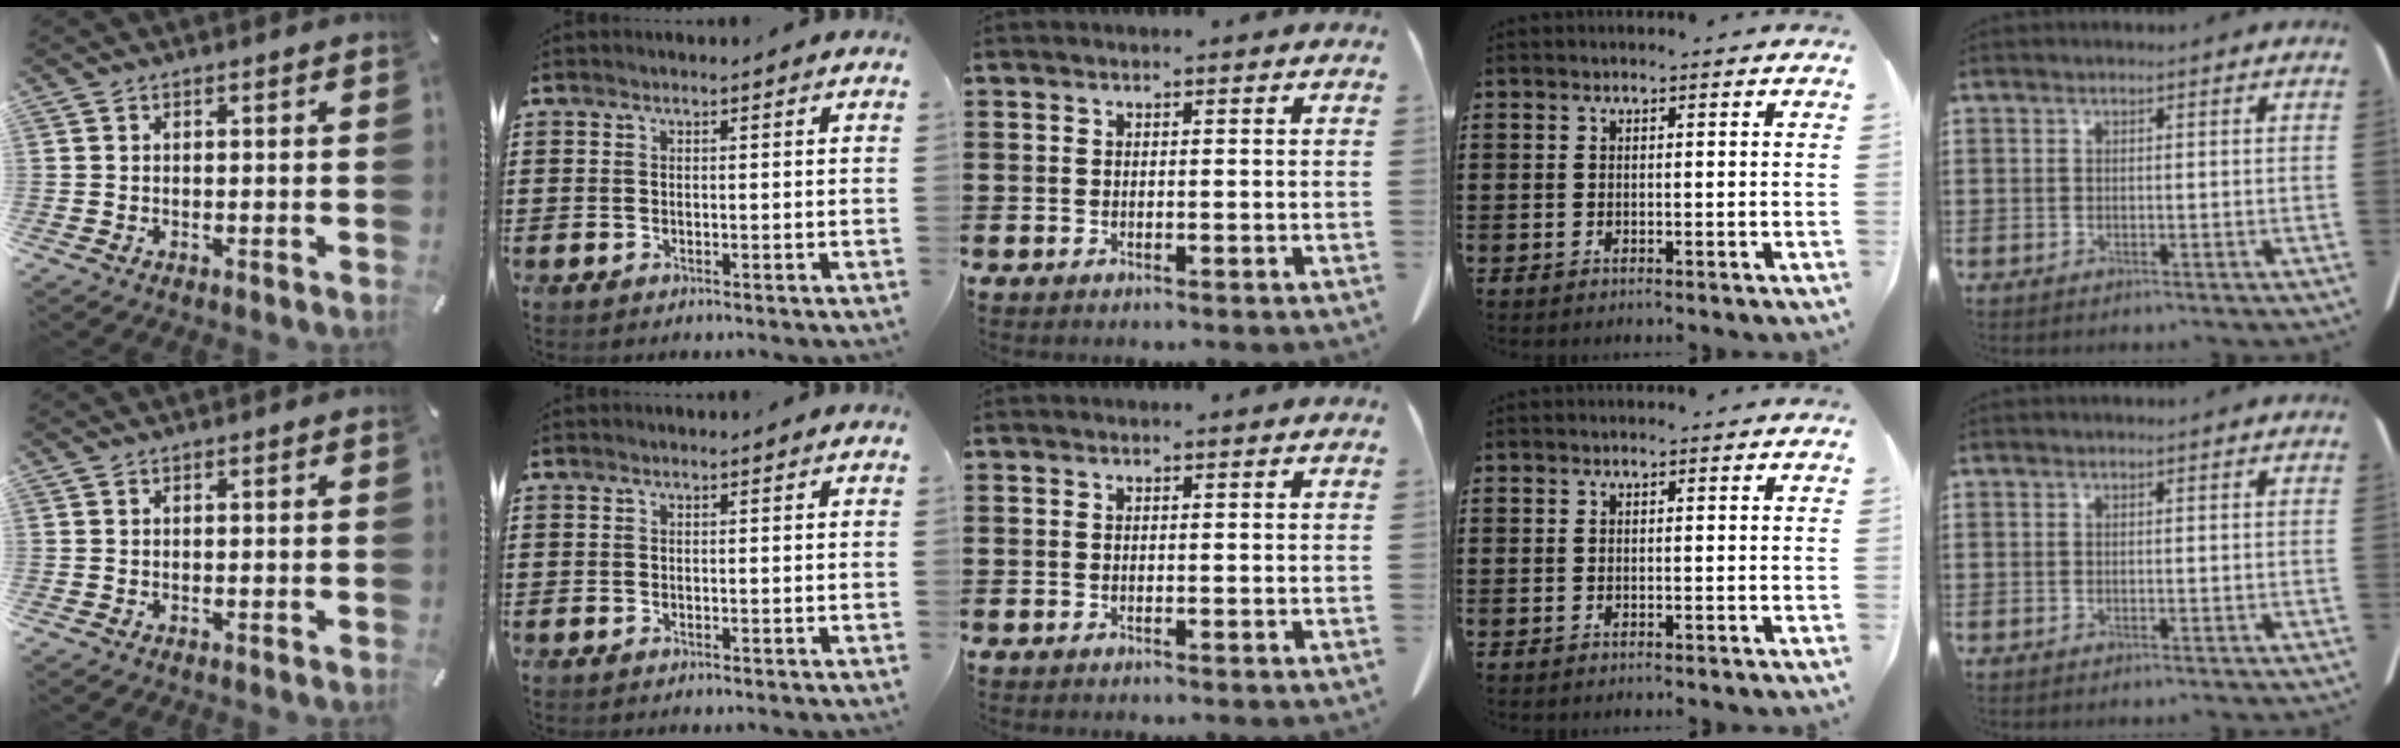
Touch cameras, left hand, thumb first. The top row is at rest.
{}